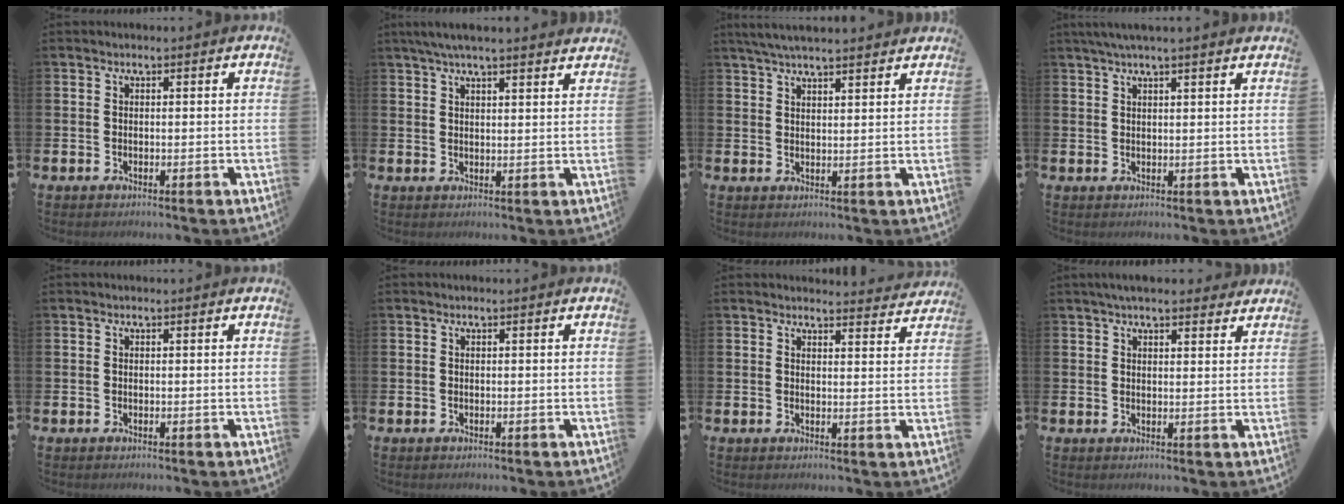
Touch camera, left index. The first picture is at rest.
{"total": 4.3, "force": [3.9, 0.2, 1.8], "torque": [-0.043, -0.007, 0.071]}
{"total": 4.5, "force": [4.3, 0.6, 1.5], "torque": [-0.035, -0.009, 0.078]}
{"total": 2.7, "force": [2.4, -0.1, 1.3], "torque": [-0.028, -0.003, 0.043]}
{"total": 0.0}
{"total": 0.0}
{"total": 3.0, "force": [2.9, 0.3, 0.0], "torque": [0.015, -0.025, 0.049]}
{"total": 3.9, "force": [3.5, 0.9, 1.3], "torque": [-0.028, -0.008, 0.064]}